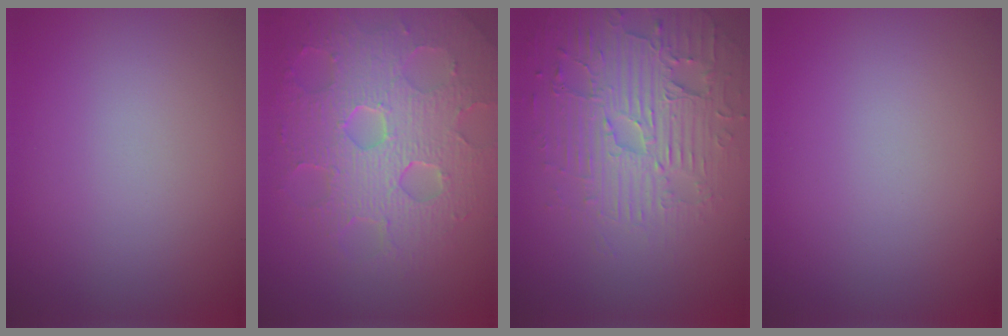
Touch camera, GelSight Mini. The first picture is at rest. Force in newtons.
{"total": 8.5, "press": 5.9, "slide": 6.1}
{"total": 4.9, "press": 4.3, "slide": 2.2}
{"total": 0.0}